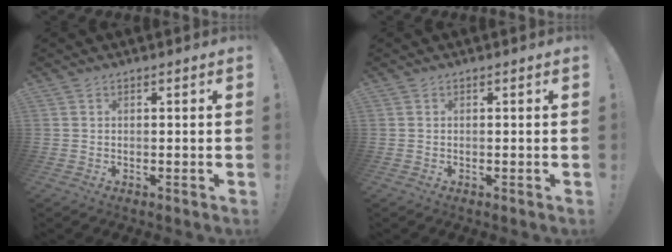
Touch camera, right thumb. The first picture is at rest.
{"total": 0.0}